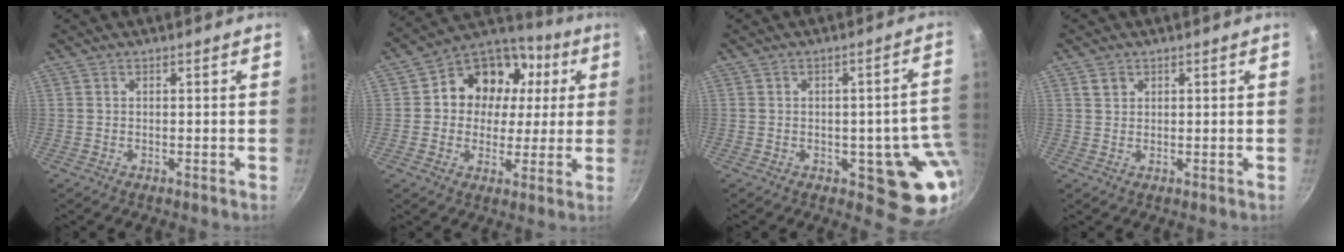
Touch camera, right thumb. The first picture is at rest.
{"total": 16.5, "force": [3.5, 13.8, 8.4], "torque": [-0.103, 0.022, 0.042]}
{"total": 11.3, "force": [-1.6, 6.2, 9.3], "torque": [-0.047, 0.002, -0.017]}
{"total": 1.8, "force": [0.9, 1.4, 0.6], "torque": [-0.003, 0.002, 0.015]}